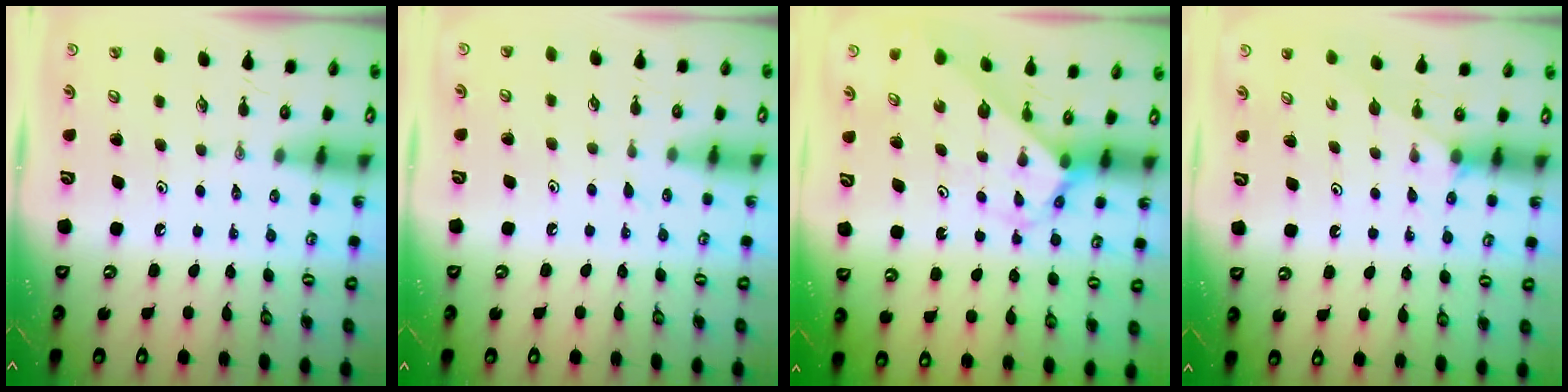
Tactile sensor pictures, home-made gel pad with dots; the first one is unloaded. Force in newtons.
{"total": 5.0, "press": 5.0, "slide": 0.6}
{"total": 3.0, "press": 3.0, "slide": 0.2}
{"total": 2.9, "press": 2.9, "slide": 0.4}